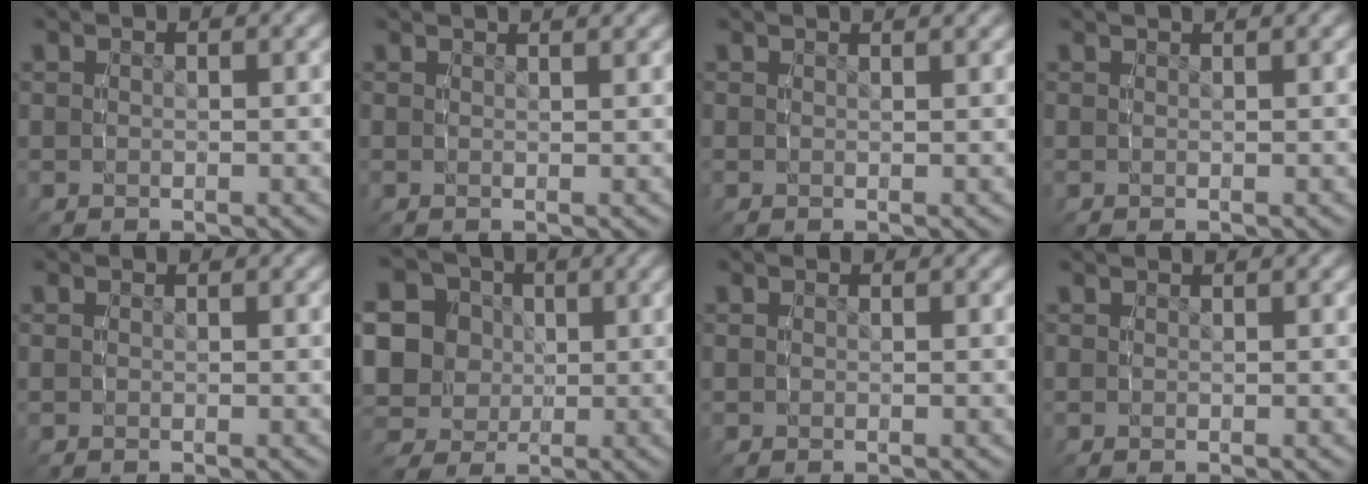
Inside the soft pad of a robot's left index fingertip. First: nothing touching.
{"total": 1.5, "force": [1.5, -0.3, 0.4], "torque": [-0.001, 0.004, 0.021]}
{"total": 1.3, "force": [1.2, -0.3, 0.3], "torque": [0.002, 0.003, 0.017]}
{"total": 1.1, "force": [1.0, -0.4, 0.2], "torque": [0.002, 0.004, 0.014]}
{"total": 0.0}
{"total": 13.9, "force": [0.4, 12.6, 5.8], "torque": [-0.149, -0.042, -0.002]}
{"total": 0.0}
{"total": 0.6, "force": [0.4, -0.4, 0.0], "torque": [0.005, 0.002, 0.007]}